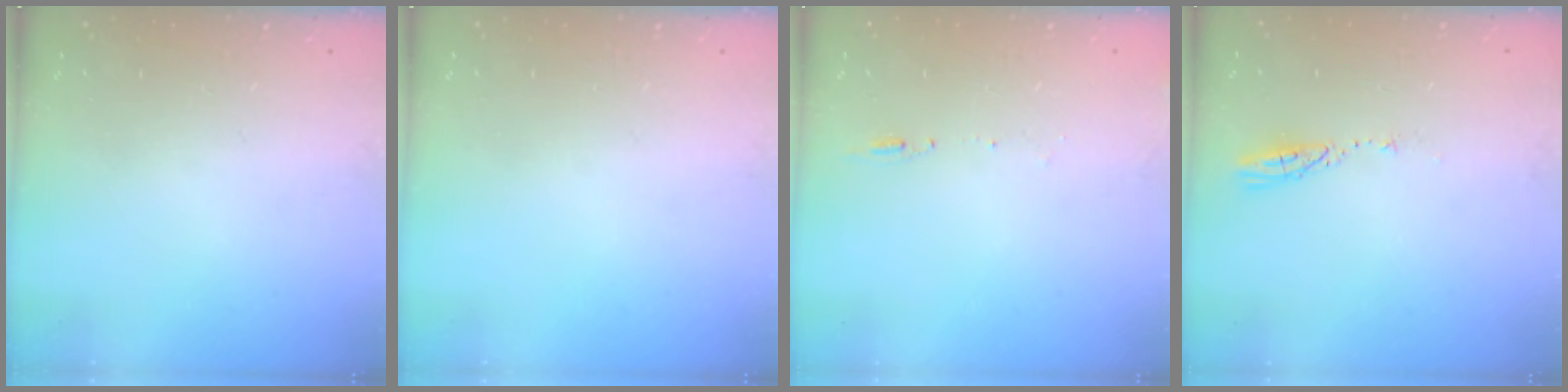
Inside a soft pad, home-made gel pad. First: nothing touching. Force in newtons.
{"total": 0.0}
{"total": 5.6, "press": 5.3, "slide": 1.7}
{"total": 3.5, "press": 3.4, "slide": 0.3}